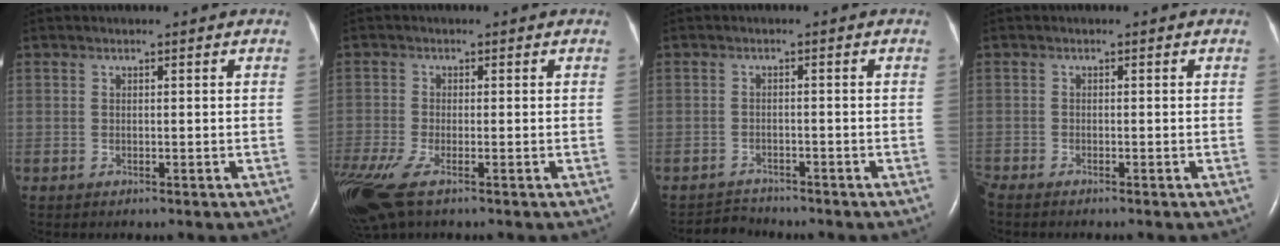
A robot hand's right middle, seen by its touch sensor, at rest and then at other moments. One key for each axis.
{"total": 8.8, "fx": -5.4, "fy": 2.7, "fz": 6.4, "tx": -0.152, "ty": -0.024, "tz": -0.102}
{"total": 2.6, "fx": -2.3, "fy": 0.2, "fz": -1.0, "tx": 0.017, "ty": -0.012, "tz": -0.040}
{"total": 1.6, "fx": -1.5, "fy": -0.2, "fz": 0.5, "tx": -0.013, "ty": -0.003, "tz": -0.029}